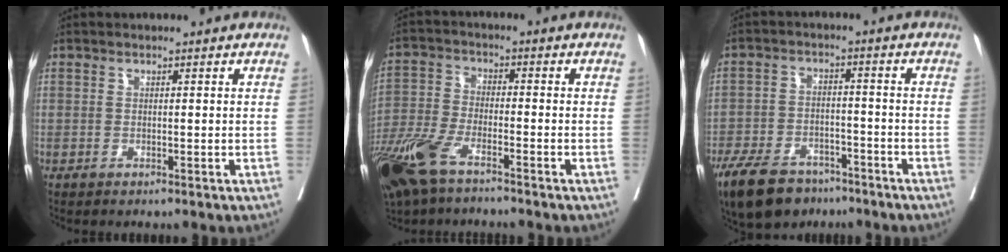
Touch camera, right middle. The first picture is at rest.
{"total": 11.6, "force": [-8.2, 3.5, 7.5], "torque": [-0.162, -0.026, -0.163]}
{"total": 12.7, "force": [-9.3, 6.4, 5.8], "torque": [-0.114, -0.007, -0.154]}